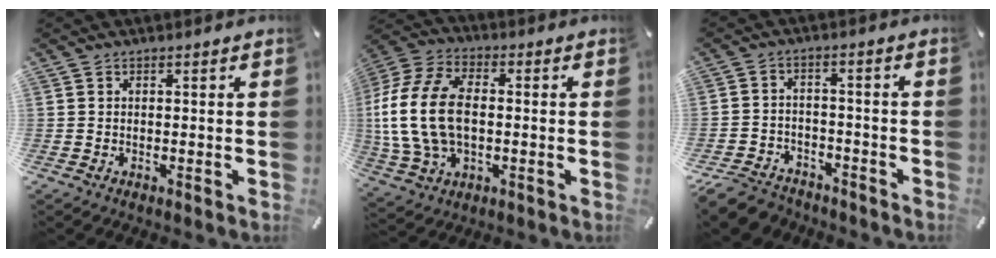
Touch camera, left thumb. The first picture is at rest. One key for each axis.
{"total": 17.1, "fx": -0.8, "fy": 11.6, "fz": 12.6, "tx": -0.287, "ty": 0.006, "tz": -0.017}
{"total": 6.7, "fx": -5.4, "fy": 3.5, "fz": 1.8, "tx": -0.041, "ty": 0.025, "tz": -0.106}